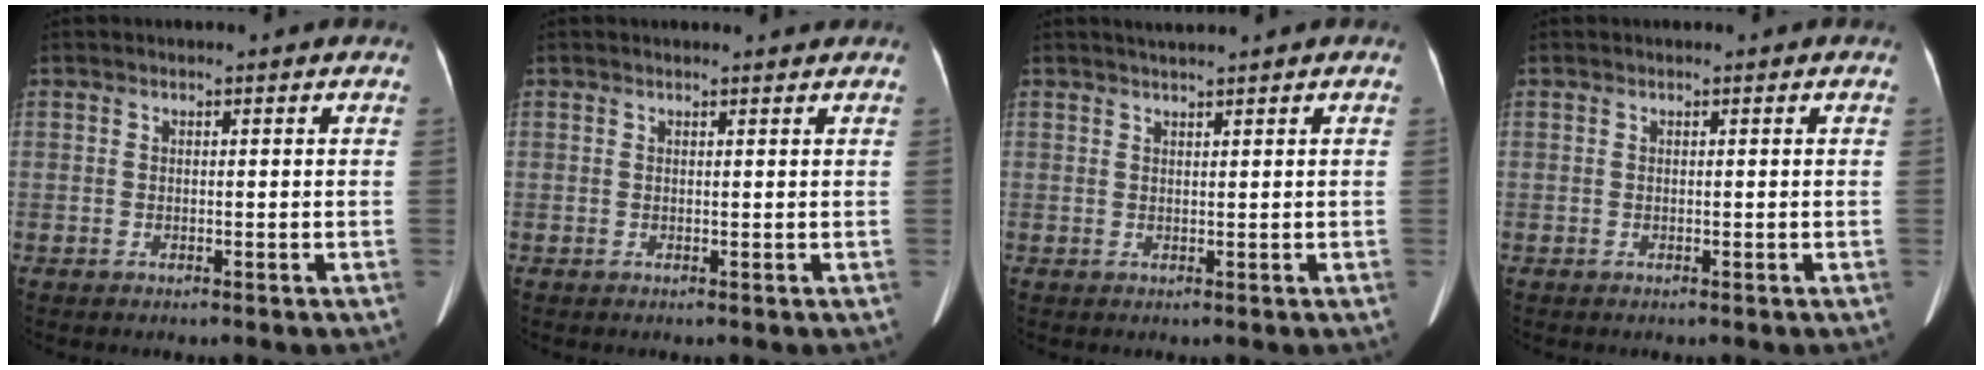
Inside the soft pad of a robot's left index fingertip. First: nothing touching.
{"total": 1.8, "force": [1.8, 0.0, 0.4], "torque": [-0.009, 0.004, 0.021]}
{"total": 2.0, "force": [1.7, -0.4, 0.9], "torque": [-0.012, 0.012, 0.034]}
{"total": 0.0}